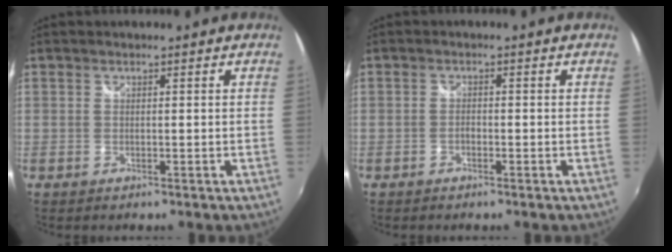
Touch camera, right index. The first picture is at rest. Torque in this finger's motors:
{"motor_torque": [0.14, 0.16, 0.03, 0.00]}